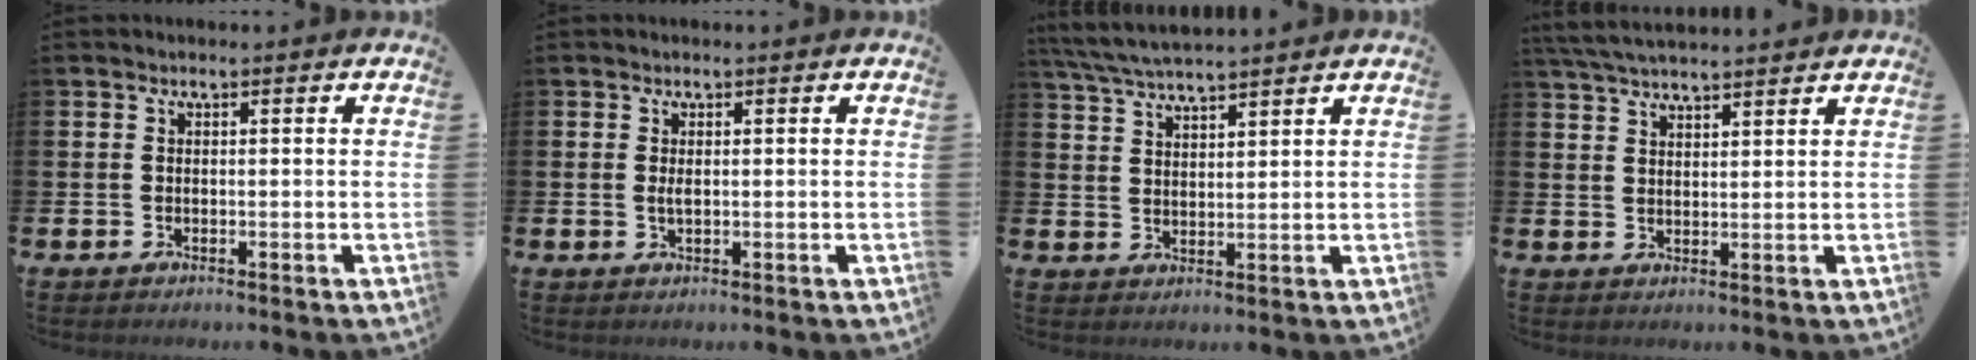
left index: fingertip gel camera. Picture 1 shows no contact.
{"total": 1.1, "force": [0.2, 0.3, 1.0], "torque": [-0.011, 0.000, 0.000]}
{"total": 5.2, "force": [5.0, 0.2, 1.4], "torque": [-0.041, -0.021, 0.089]}
{"total": 4.4, "force": [4.3, 0.4, 1.0], "torque": [-0.028, -0.017, 0.078]}